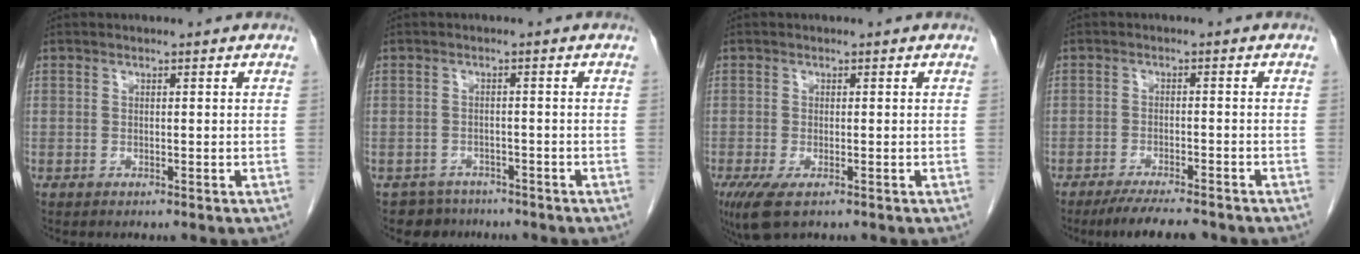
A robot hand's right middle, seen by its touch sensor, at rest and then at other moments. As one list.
[{"total": 3.7, "force": [-3.0, 2.1, -0.7], "torque": [0.012, 0.005, -0.048]}, {"total": 4.9, "force": [-2.9, 1.6, 3.6], "torque": [-0.072, -0.016, -0.048]}, {"total": 7.4, "force": [-6.4, 1.0, 3.5], "torque": [-0.053, -0.016, -0.101]}]